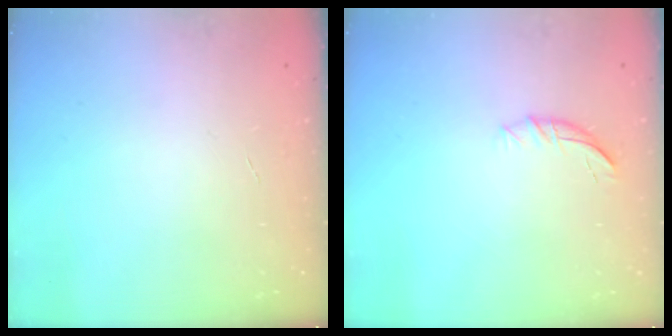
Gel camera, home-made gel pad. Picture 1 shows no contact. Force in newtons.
{"total": 7.2, "press": 7.1, "slide": 1.4}